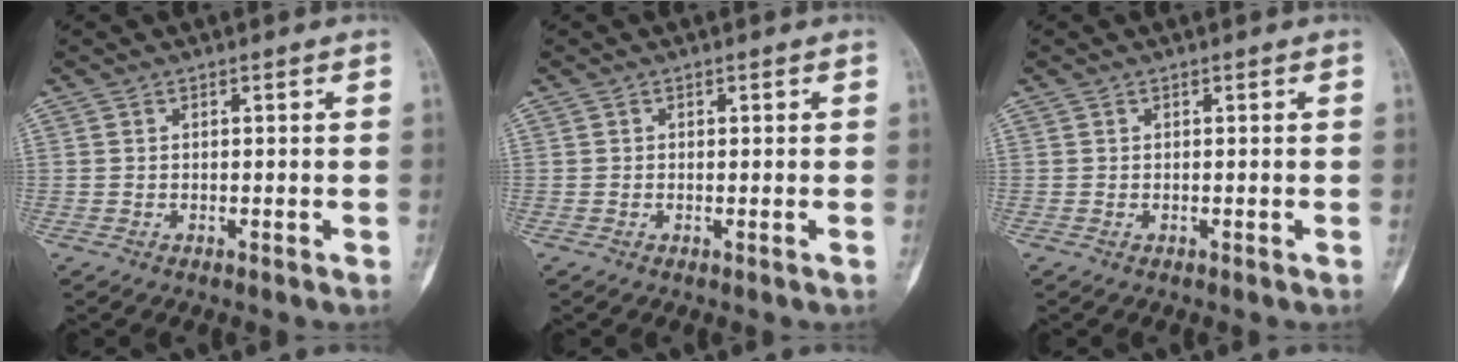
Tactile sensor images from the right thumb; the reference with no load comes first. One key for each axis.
{"total": 0.0}
{"total": 0.0}